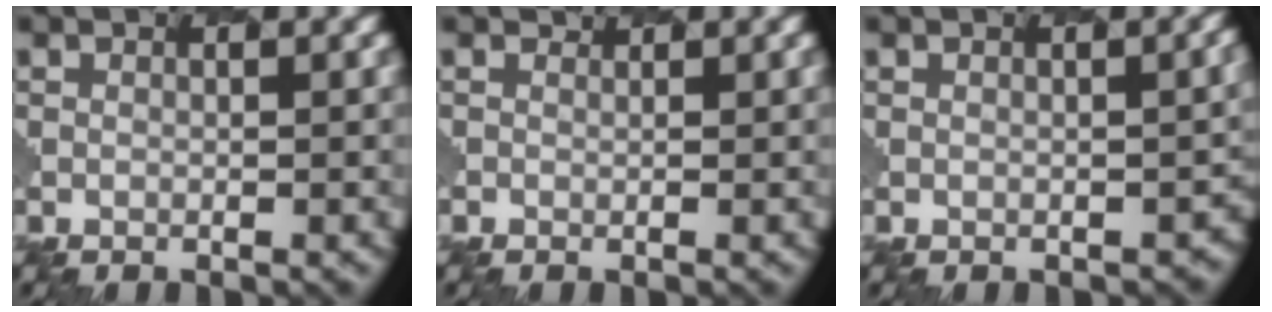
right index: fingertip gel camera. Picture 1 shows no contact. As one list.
[{"total": 1.0, "force": [0.7, 0.3, -0.7], "torque": [0.000, -0.010, 0.008]}, {"total": 3.3, "force": [-0.6, 1.5, 2.8], "torque": [-0.033, -0.011, -0.002]}]